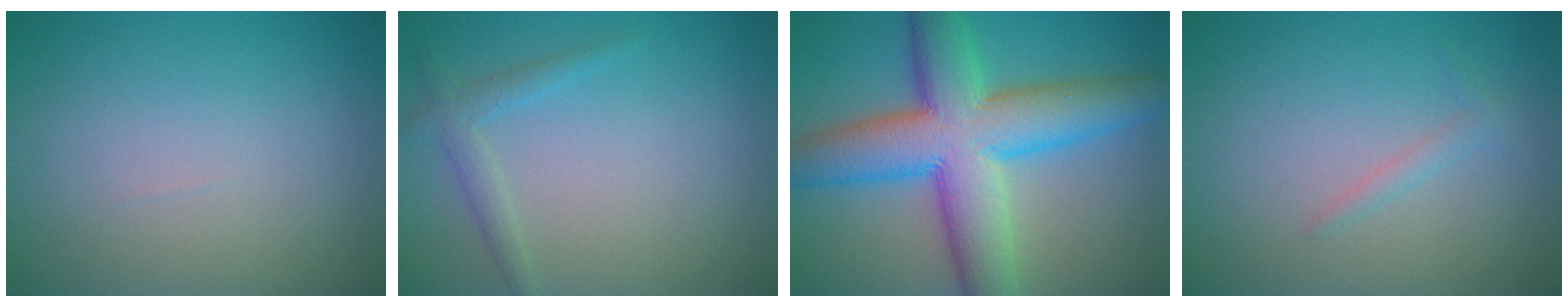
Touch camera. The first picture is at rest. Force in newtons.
{"total": 1.8, "press": 1.8, "slide": 0.1}
{"total": 11.5, "press": 11.5, "slide": 0.2}
{"total": 1.0, "press": 1.0, "slide": 0.1}